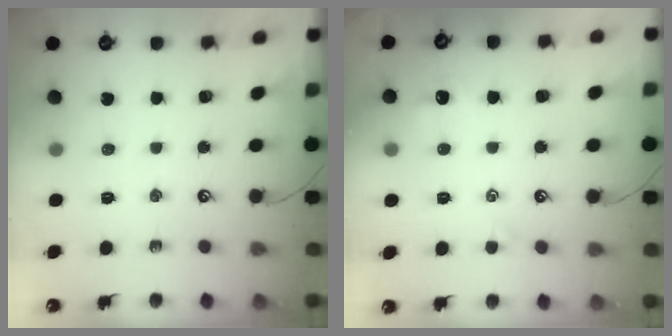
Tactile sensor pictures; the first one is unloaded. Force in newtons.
{"total": 0.6, "press": 0.4, "slide": 0.5}